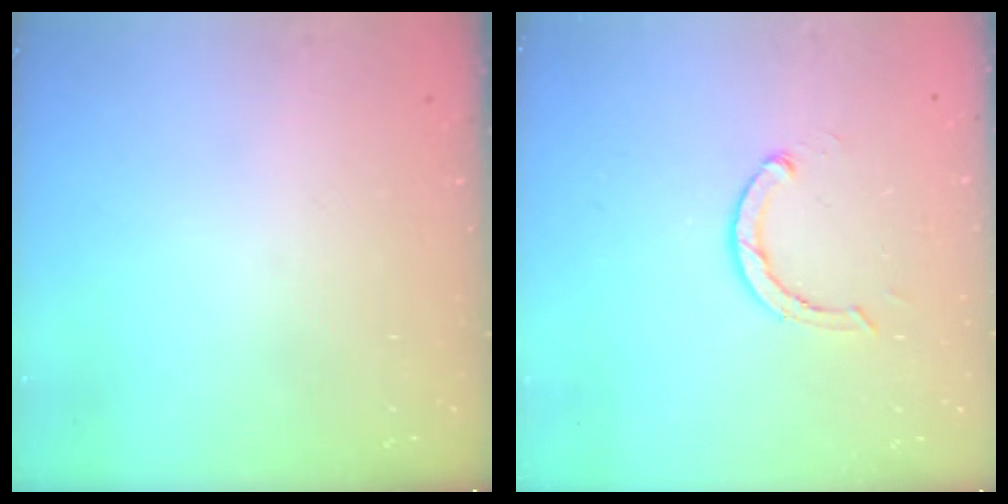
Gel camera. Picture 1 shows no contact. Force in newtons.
{"total": 2.9, "press": 2.9, "slide": 0.4}